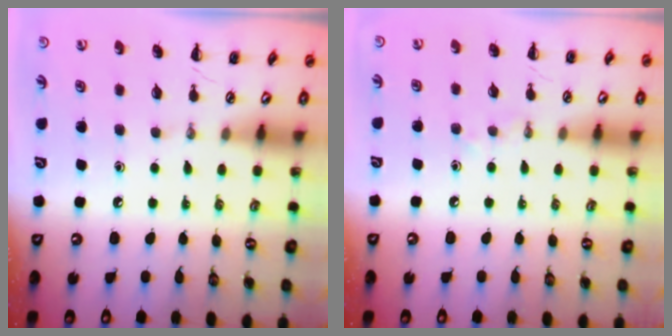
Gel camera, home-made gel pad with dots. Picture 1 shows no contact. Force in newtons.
{"total": 3.2, "press": 3.1, "slide": 0.9}